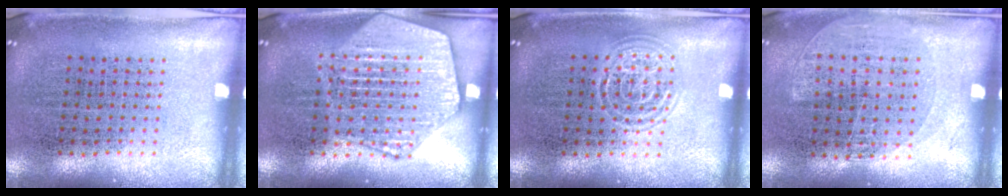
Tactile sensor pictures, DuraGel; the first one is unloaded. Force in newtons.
{"total": 4.0, "press": 3.9, "slide": 0.5}
{"total": 1.4, "press": 1.3, "slide": 0.3}
{"total": 1.3, "press": 1.0, "slide": 0.7}